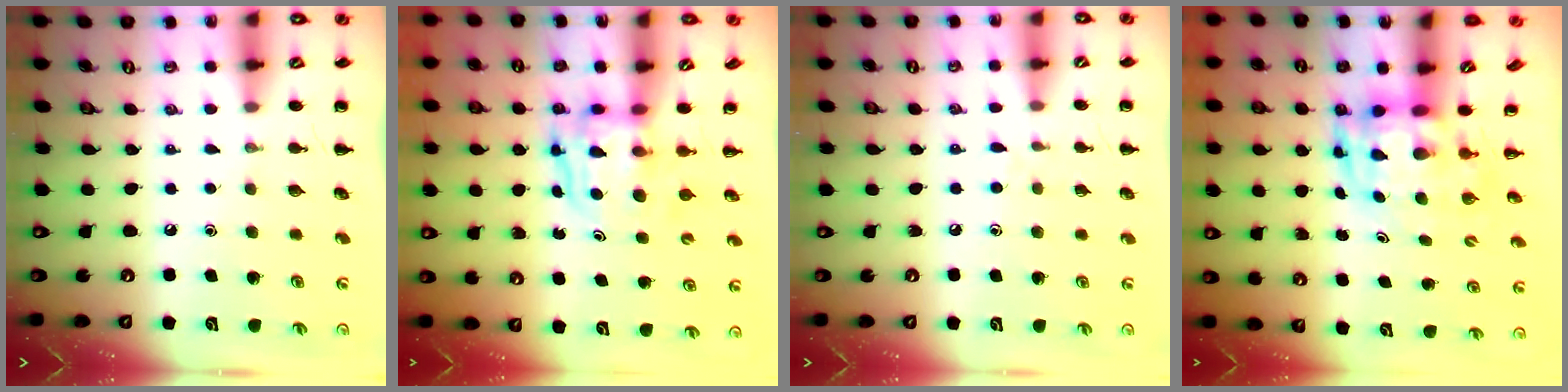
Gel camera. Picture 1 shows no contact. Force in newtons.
{"total": 3.8, "press": 3.8, "slide": 0.4}
{"total": 3.9, "press": 3.5, "slide": 1.8}
{"total": 3.2, "press": 3.1, "slide": 0.7}